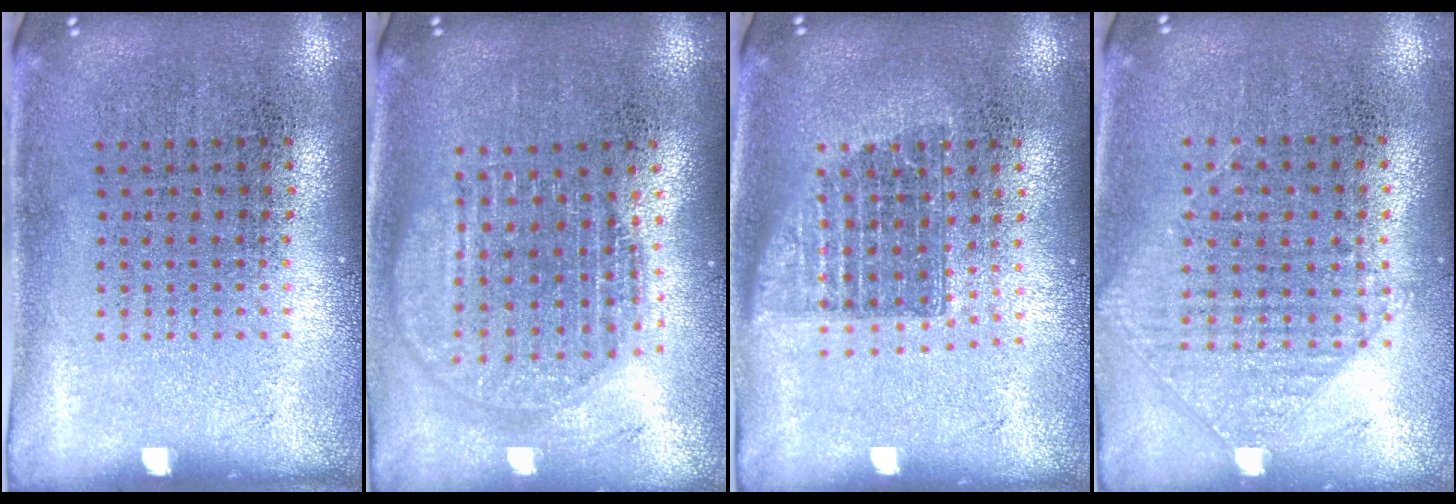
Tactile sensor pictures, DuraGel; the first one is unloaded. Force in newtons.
{"total": 1.8, "press": 1.5, "slide": 1.0}
{"total": 1.4, "press": 1.1, "slide": 0.8}
{"total": 0.9, "press": 0.8, "slide": 0.3}